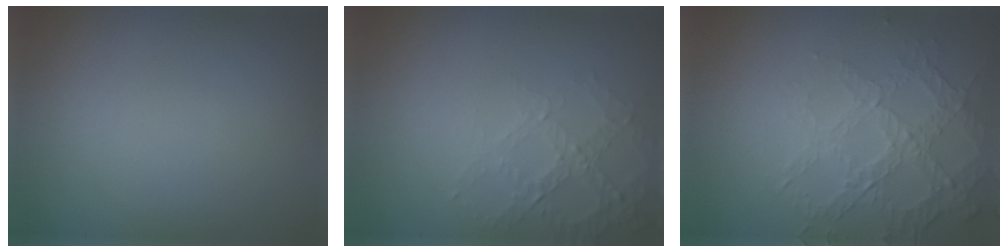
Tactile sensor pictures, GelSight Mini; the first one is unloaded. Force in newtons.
{"total": 2.8, "press": 2.7, "slide": 0.8}
{"total": 3.4, "press": 3.2, "slide": 1.2}